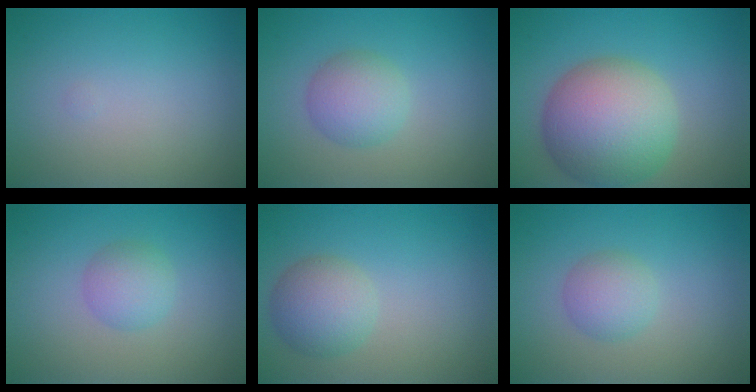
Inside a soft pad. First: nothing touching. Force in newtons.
{"total": 3.2, "press": 3.2, "slide": 0.1}
{"total": 10.1, "press": 10.1, "slide": 0.4}
{"total": 2.4, "press": 2.4, "slide": 0.1}
{"total": 3.7, "press": 3.7, "slide": 0.3}
{"total": 2.5, "press": 2.5, "slide": 0.0}